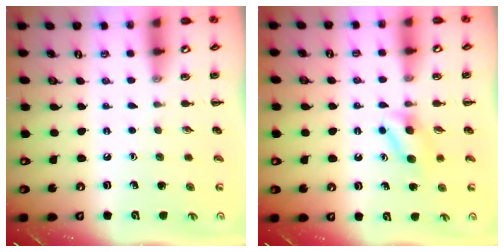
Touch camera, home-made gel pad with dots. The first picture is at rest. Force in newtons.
{"total": 4.8, "press": 4.6, "slide": 1.4}